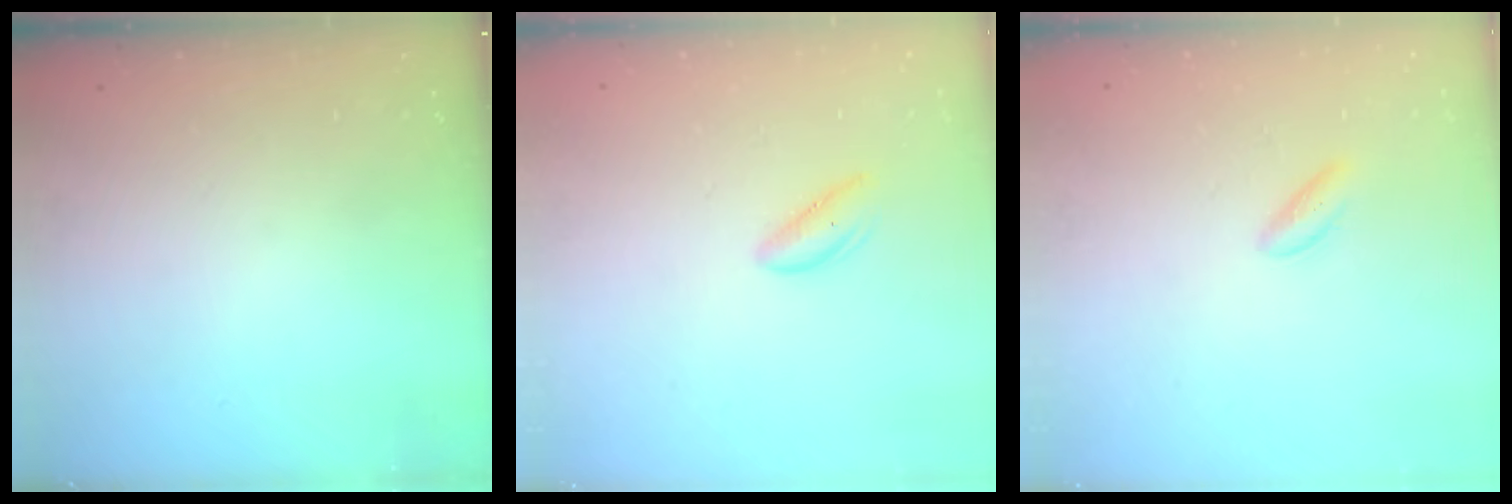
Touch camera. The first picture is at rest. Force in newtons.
{"total": 1.8, "press": 1.7, "slide": 0.6}
{"total": 2.2, "press": 2.0, "slide": 0.8}